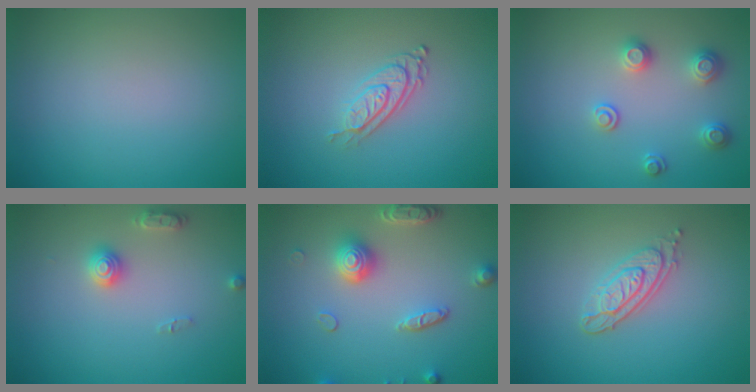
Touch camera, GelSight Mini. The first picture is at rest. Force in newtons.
{"total": 2.8, "press": 2.0, "slide": 1.9}
{"total": 2.4, "press": 2.4, "slide": 0.4}
{"total": 2.2, "press": 2.2, "slide": 0.1}
{"total": 4.2, "press": 3.5, "slide": 2.3}
{"total": 3.1, "press": 2.6, "slide": 1.7}